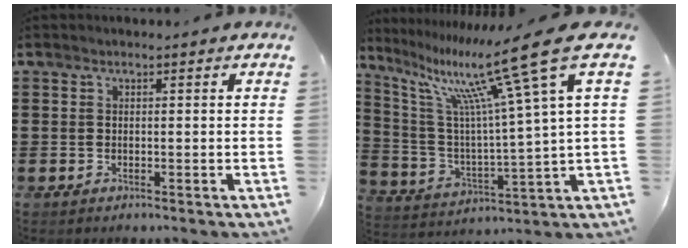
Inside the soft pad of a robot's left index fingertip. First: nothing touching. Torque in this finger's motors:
{"motor_torque": [2.14, 0.00, 0.41, 0.21]}